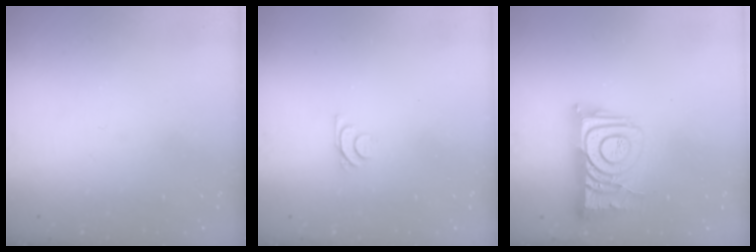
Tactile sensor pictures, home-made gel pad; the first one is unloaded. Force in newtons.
{"total": 5.1, "press": 5.0, "slide": 0.9}
{"total": 10.9, "press": 10.9, "slide": 1.1}